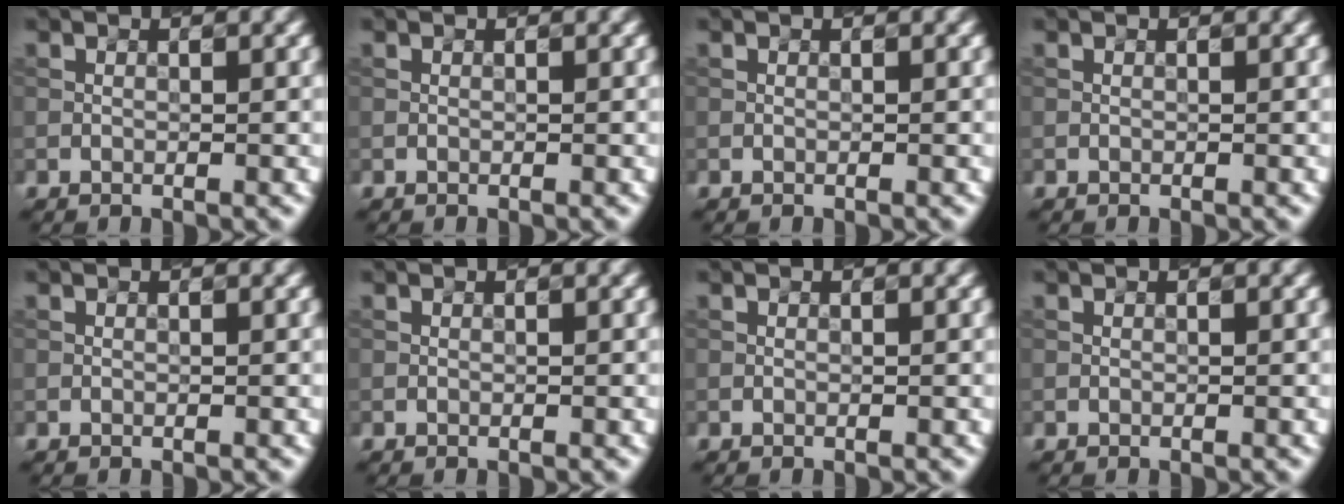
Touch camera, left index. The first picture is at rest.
{"total": 0.0}
{"total": 0.0}
{"total": 0.0}
{"total": 0.0}
{"total": 0.0}
{"total": 0.0}
{"total": 0.0}